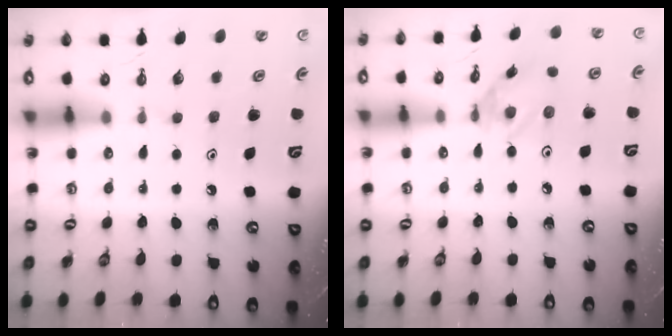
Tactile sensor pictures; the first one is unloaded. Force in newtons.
{"total": 4.8, "press": 4.8, "slide": 0.2}